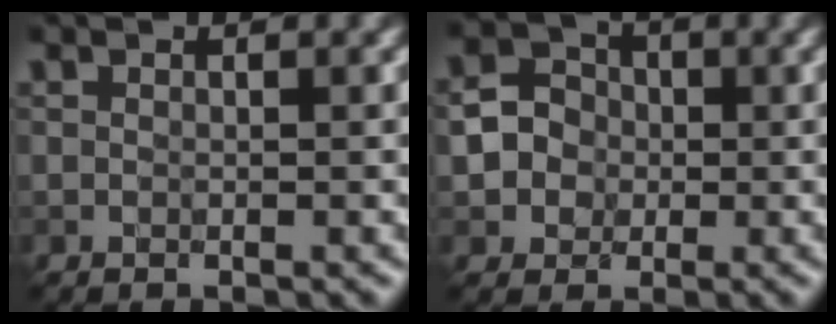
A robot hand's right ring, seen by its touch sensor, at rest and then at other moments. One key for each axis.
{"total": 3.4, "fx": -0.4, "fy": 3.2, "fz": 1.1, "tx": 0.001, "ty": 0.004, "tz": -0.011}